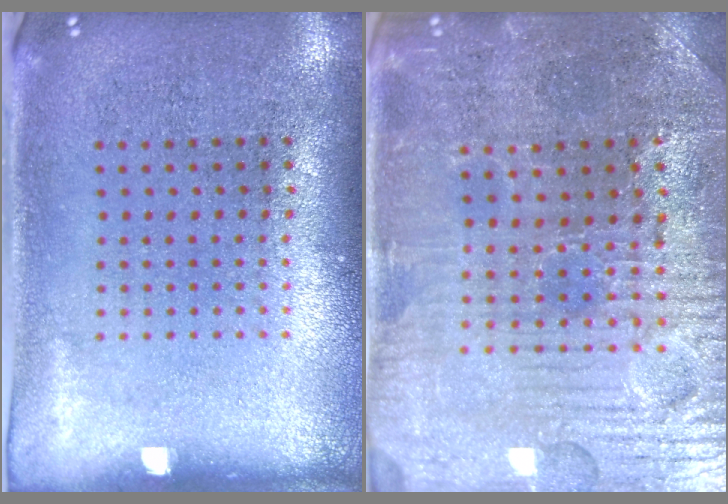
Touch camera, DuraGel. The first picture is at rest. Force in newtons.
{"total": 3.7, "press": 3.7, "slide": 0.5}